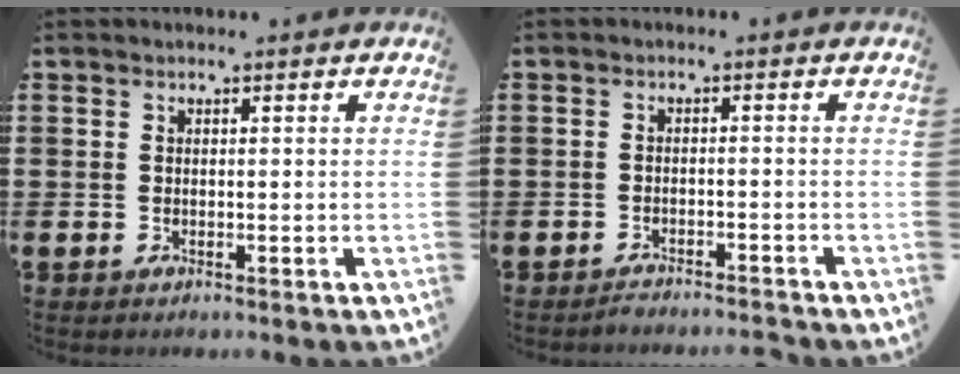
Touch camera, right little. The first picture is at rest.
{"total": 1.6, "force": [-1.6, -0.1, 0.1], "torque": [-0.004, 0.004, -0.032]}